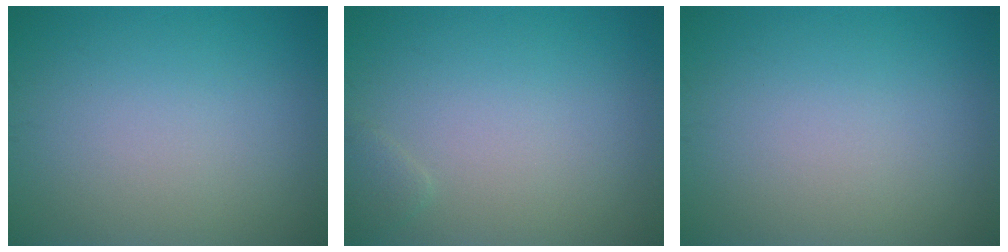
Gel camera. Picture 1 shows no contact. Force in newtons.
{"total": 0.8, "press": 0.8, "slide": 0.0}
{"total": 0.0}